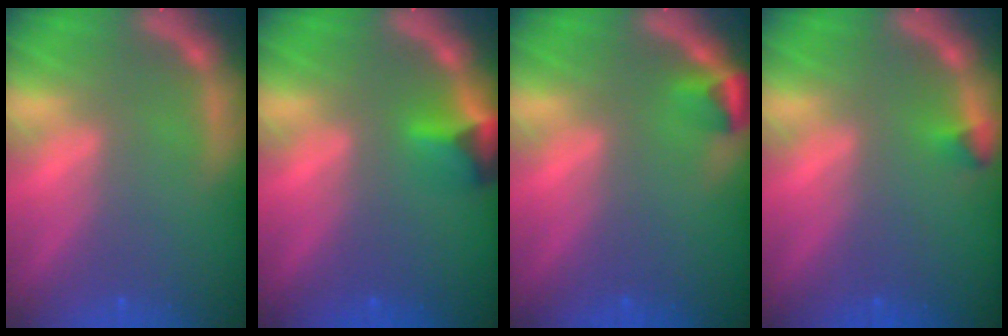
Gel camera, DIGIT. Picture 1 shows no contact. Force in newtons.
{"total": 2.9}
{"total": 1.9}
{"total": 0.9}